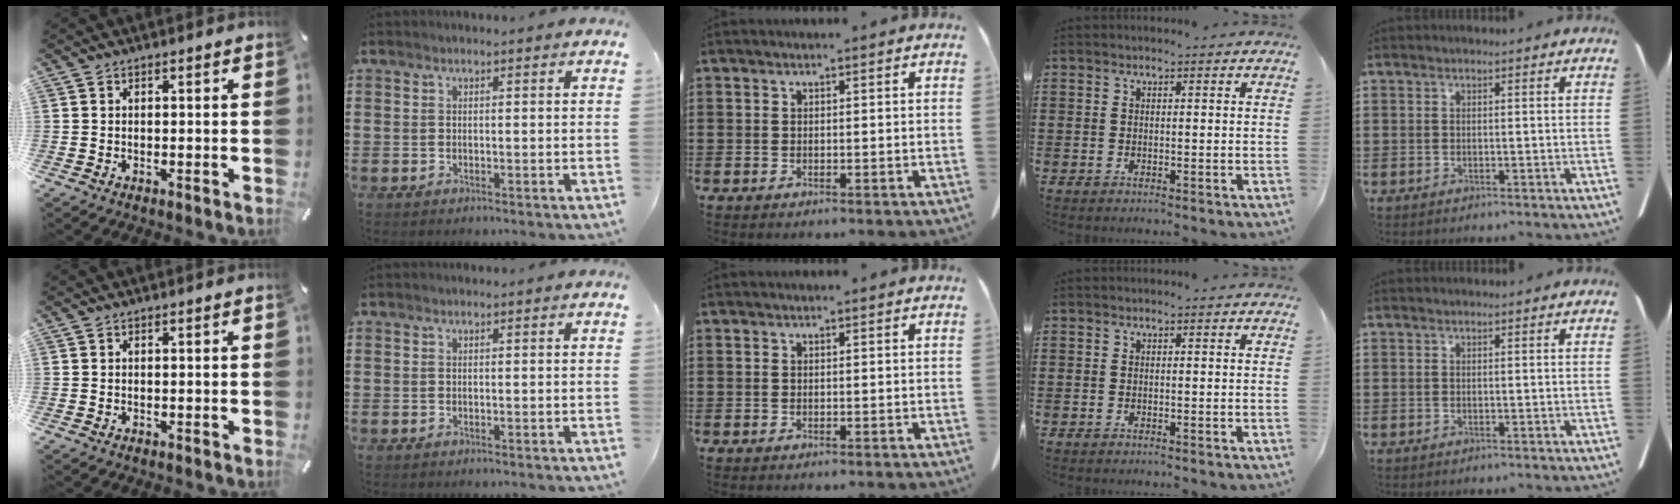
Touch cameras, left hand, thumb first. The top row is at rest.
{}